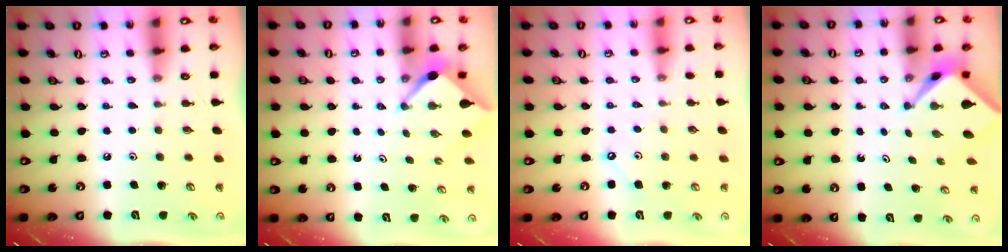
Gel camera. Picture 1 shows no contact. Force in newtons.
{"total": 2.6, "press": 2.6, "slide": 0.1}
{"total": 2.4, "press": 2.3, "slide": 0.4}
{"total": 2.4, "press": 2.4, "slide": 0.2}